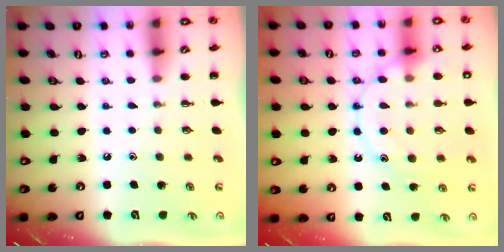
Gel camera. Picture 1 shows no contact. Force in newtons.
{"total": 15.7, "press": 15.6, "slide": 1.1}